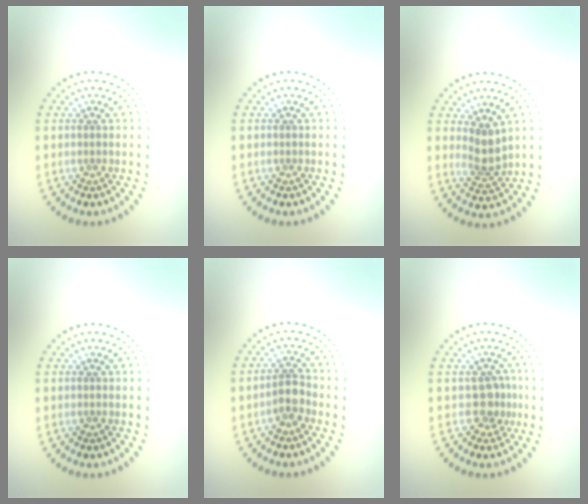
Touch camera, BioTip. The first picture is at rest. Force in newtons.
{"total": 0.0}
{"total": 2.5, "press": 2.0, "slide": 1.6}
{"total": 0.0}
{"total": 2.0, "press": 1.7, "slide": 1.0}
{"total": 2.0, "press": 1.6, "slide": 1.1}